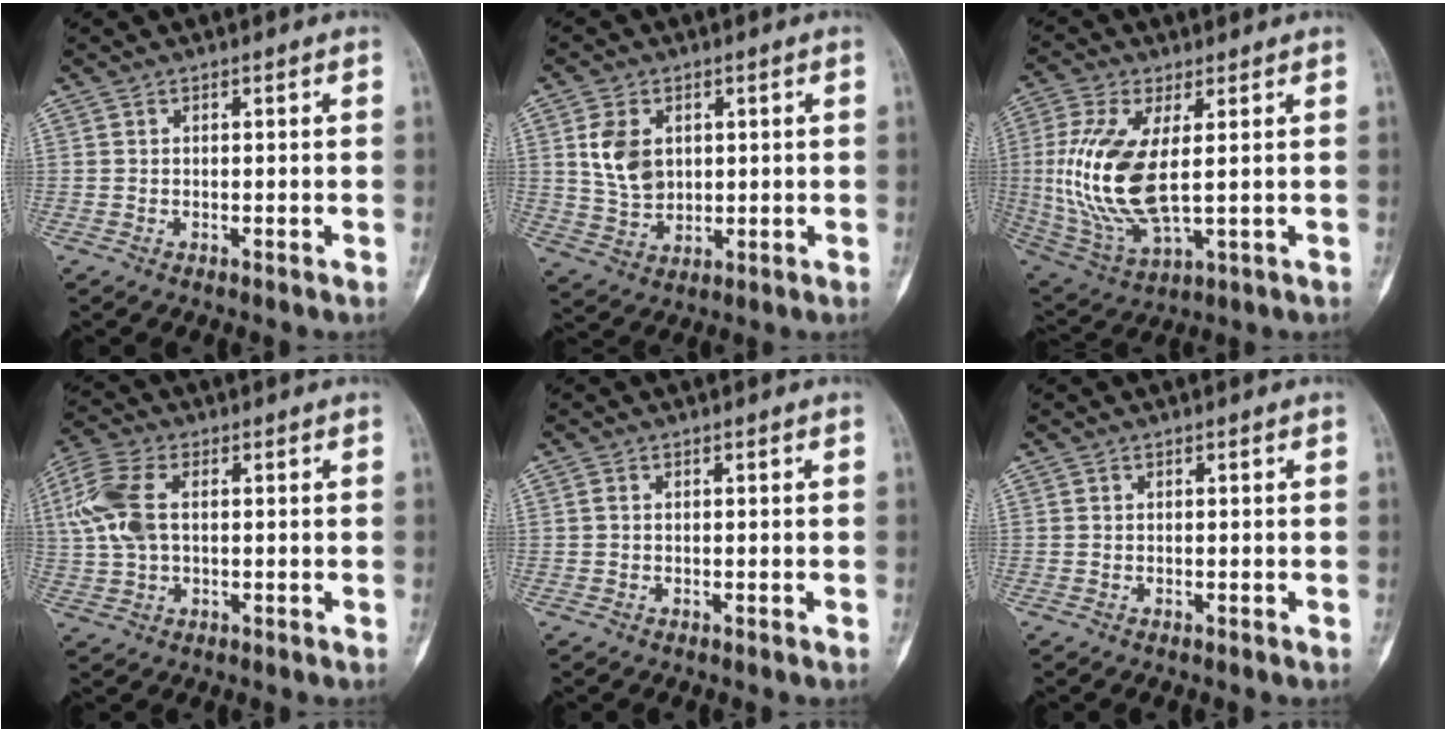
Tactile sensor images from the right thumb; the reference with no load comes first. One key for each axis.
{"total": 8.0, "fx": 2.0, "fy": 5.8, "fz": 5.2, "tx": -0.080, "ty": -0.009, "tz": 0.047}
{"total": 16.2, "fx": 1.1, "fy": 6.8, "fz": 14.6, "tx": -0.319, "ty": -0.016, "tz": 0.034}
{"total": 10.5, "fx": 1.7, "fy": 6.2, "fz": 8.3, "tx": -0.203, "ty": 0.015, "tz": 0.034}
{"total": 0.7, "fx": 0.2, "fy": 0.4, "fz": 0.5, "tx": -0.015, "ty": 0.002, "tz": 0.004}
{"total": 0.0}